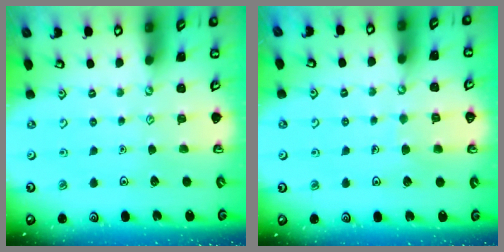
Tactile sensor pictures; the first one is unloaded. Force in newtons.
{"total": 5.6, "press": 5.6, "slide": 0.4}